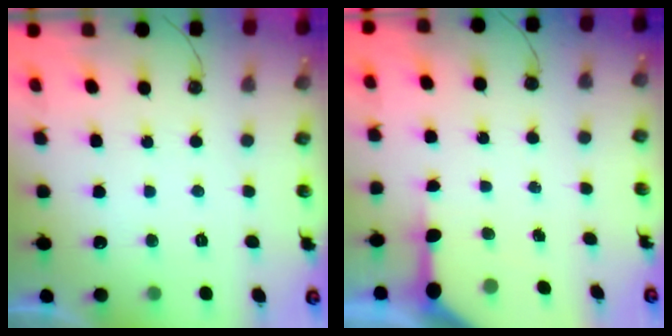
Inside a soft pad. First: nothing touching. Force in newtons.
{"total": 6.7, "press": 6.7, "slide": 0.7}